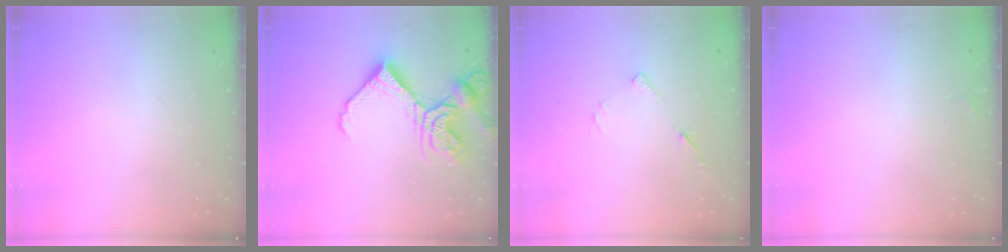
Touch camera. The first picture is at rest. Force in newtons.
{"total": 14.5, "press": 14.4, "slide": 1.6}
{"total": 4.9, "press": 4.9, "slide": 0.5}
{"total": 3.8, "press": 3.8, "slide": 0.4}